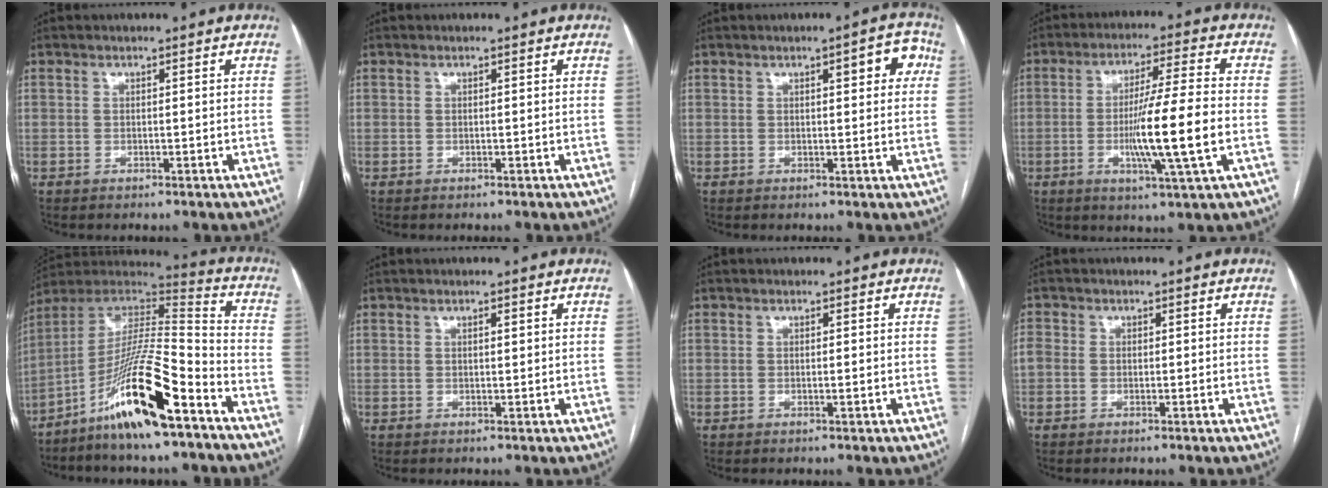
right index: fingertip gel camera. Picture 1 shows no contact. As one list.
[{"total": 0.0}, {"total": 4.8, "force": [1.7, 1.3, 4.3], "torque": [-0.047, 0.012, 0.016]}, {"total": 12.2, "force": [-2.3, -0.7, 12.0], "torque": [-0.212, -0.013, -0.046]}, {"total": 17.6, "force": [-10.4, 1.4, 14.1], "torque": [-0.279, -0.008, -0.189]}, {"total": 0.8, "force": [0.4, 0.2, 0.7], "torque": [-0.013, 0.000, 0.005]}, {"total": 0.6, "force": [-0.1, 0.0, 0.6], "torque": [-0.010, -0.001, -0.001]}, {"total": 2.5, "force": [-0.1, 2.2, 1.3], "torque": [-0.030, 0.014, -0.002]}]